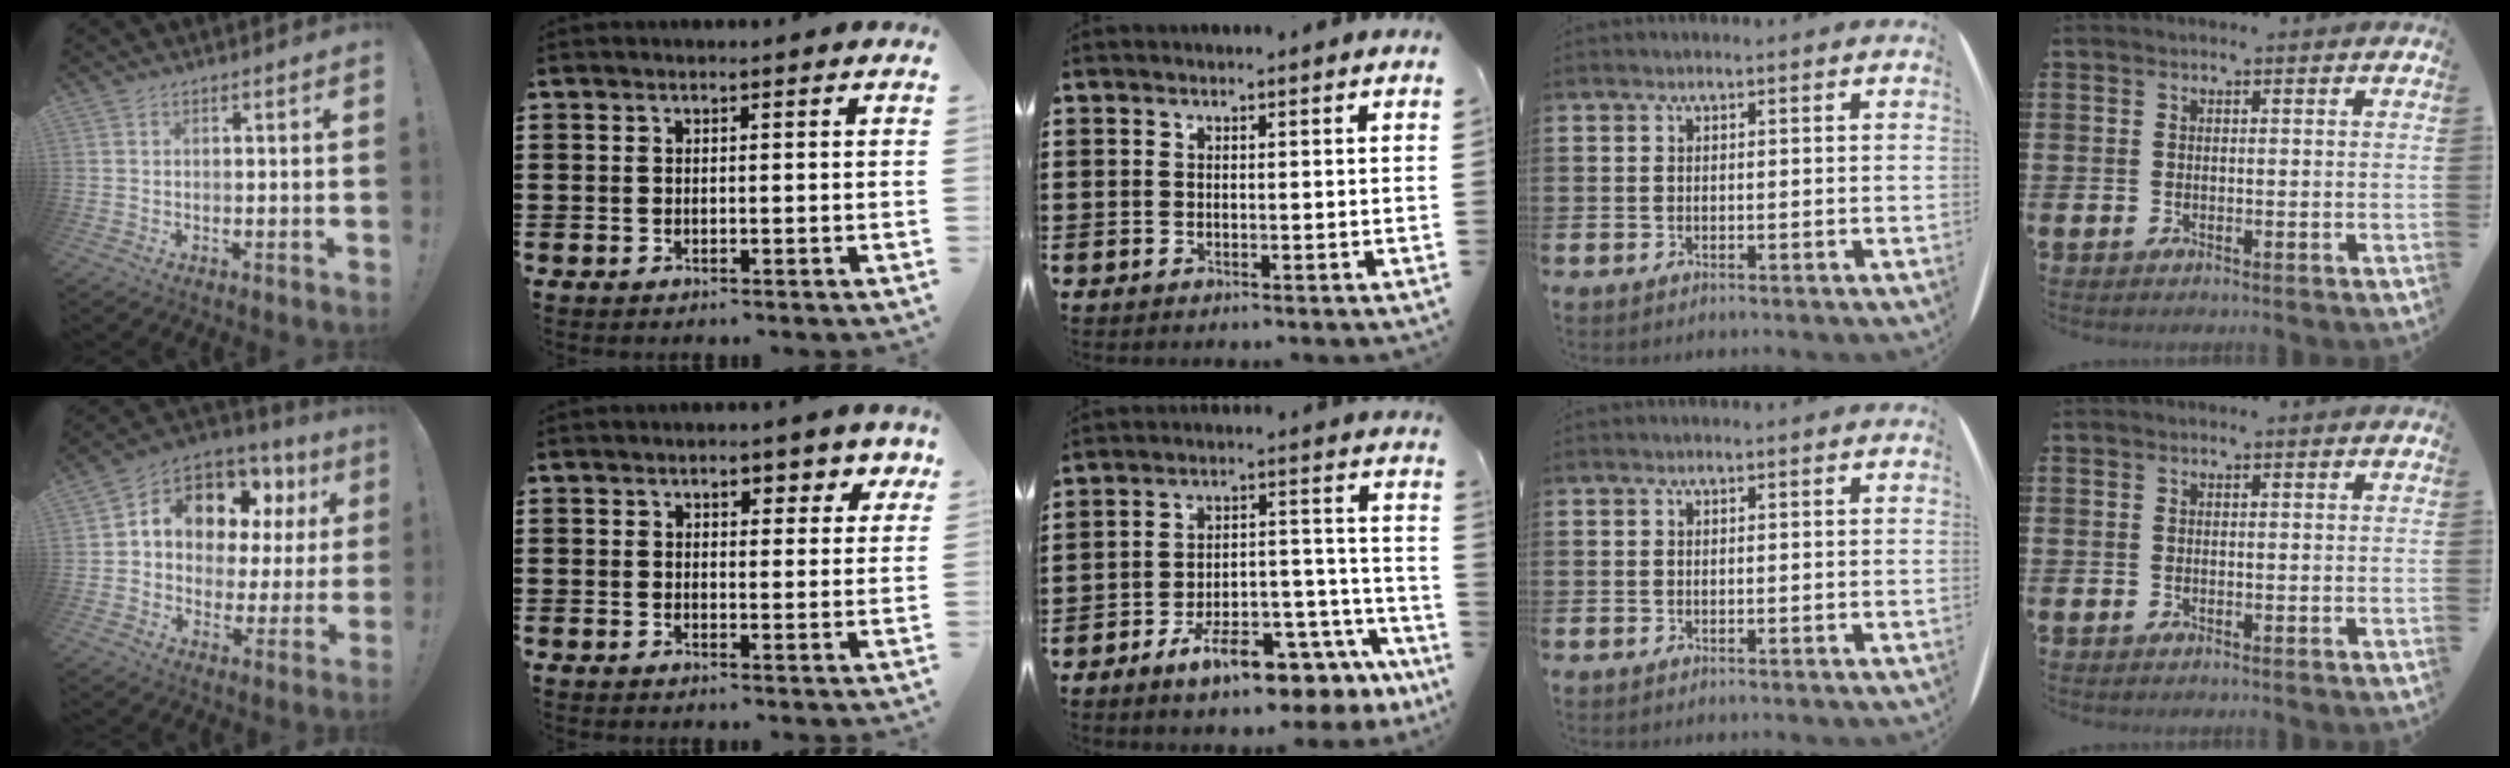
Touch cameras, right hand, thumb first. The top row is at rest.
{"thumb": {"total": 11.7, "force": [6.1, 8.0, 6.0], "torque": [-0.096, -0.050, 0.115]}, "index": {"total": 3.1, "force": [1.9, 1.8, 1.6], "torque": [-0.024, 0.005, 0.027]}, "middle": {"total": 10.1, "force": [-7.8, 2.5, 6.0], "torque": [-0.090, 0.029, -0.139]}}